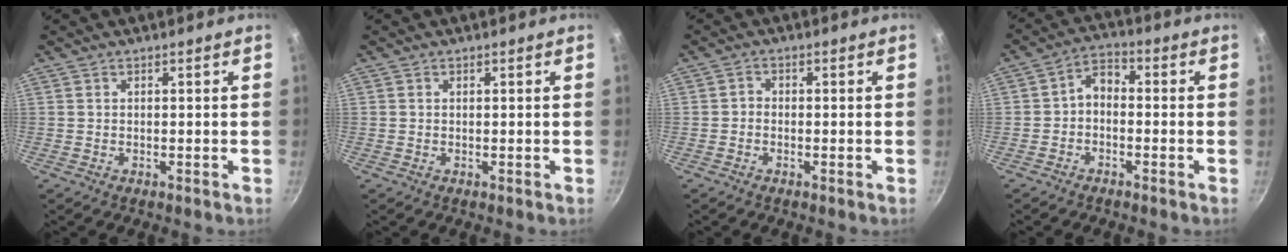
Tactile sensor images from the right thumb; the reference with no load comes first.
{"total": 0.0}
{"total": 1.4, "force": [-0.7, 1.1, 0.6], "torque": [-0.008, 0.008, -0.018]}
{"total": 4.5, "force": [-1.2, 3.0, 3.0], "torque": [-0.048, 0.030, -0.030]}